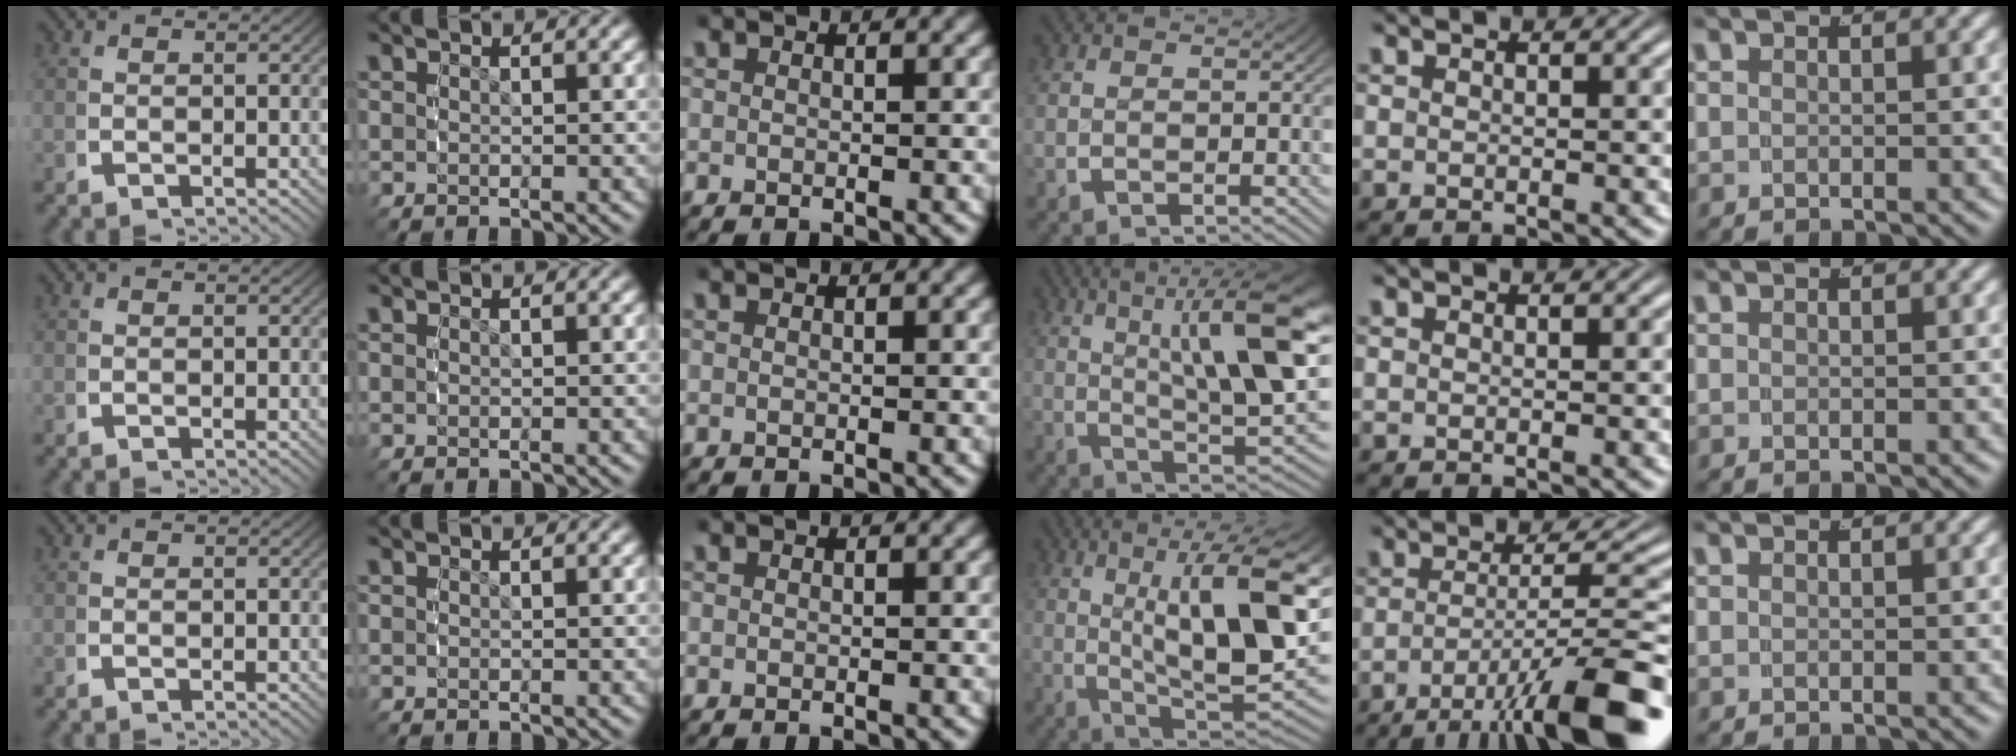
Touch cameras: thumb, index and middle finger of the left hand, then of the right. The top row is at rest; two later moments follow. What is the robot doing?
{"motion": "grasp_and_lifting", "object": "camera"}